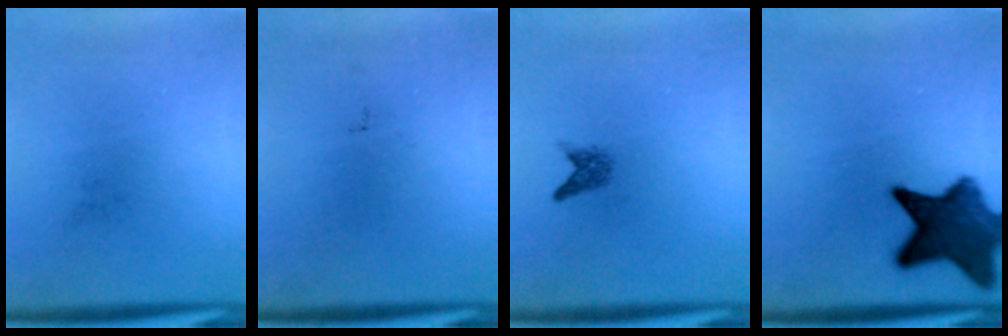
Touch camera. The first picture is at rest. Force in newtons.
{"total": 0.0}
{"total": 1.5}
{"total": 11.8}